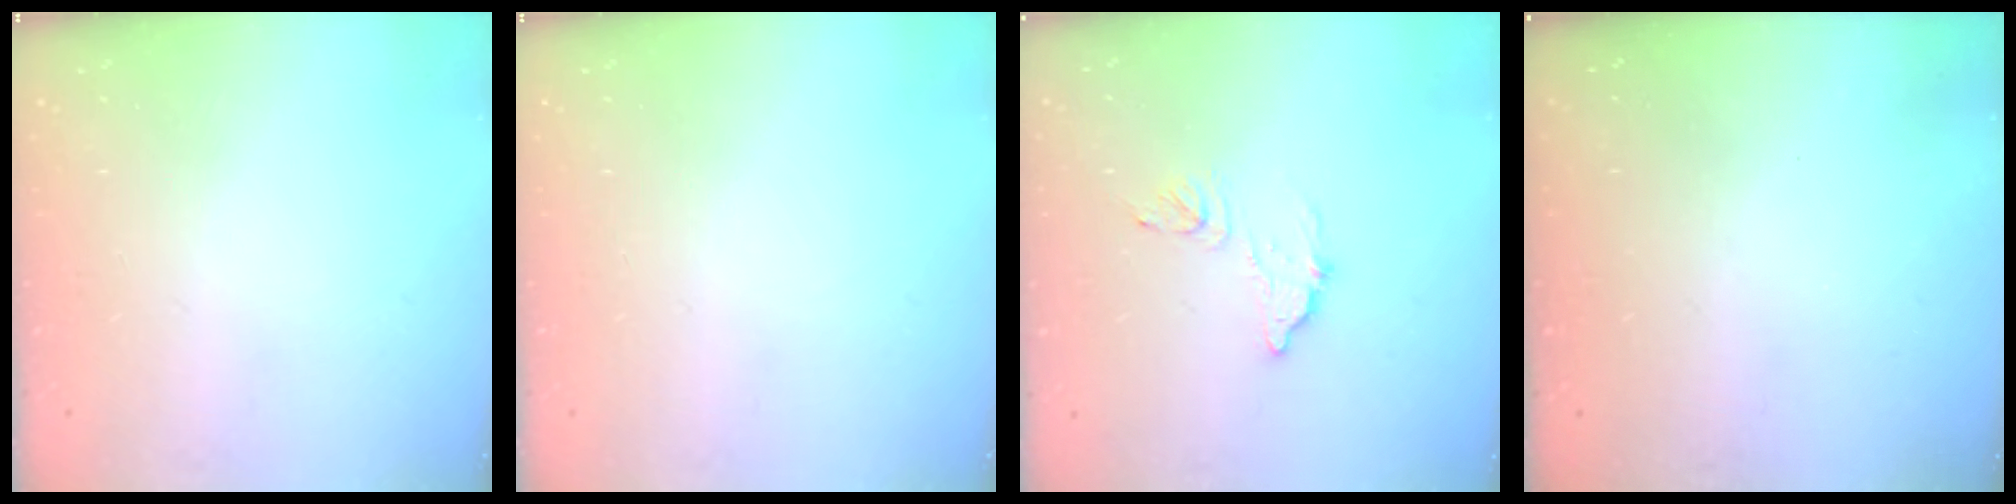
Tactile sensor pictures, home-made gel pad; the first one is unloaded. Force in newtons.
{"total": 0.0}
{"total": 8.8, "press": 8.8, "slide": 0.5}
{"total": 3.3, "press": 3.3, "slide": 0.1}